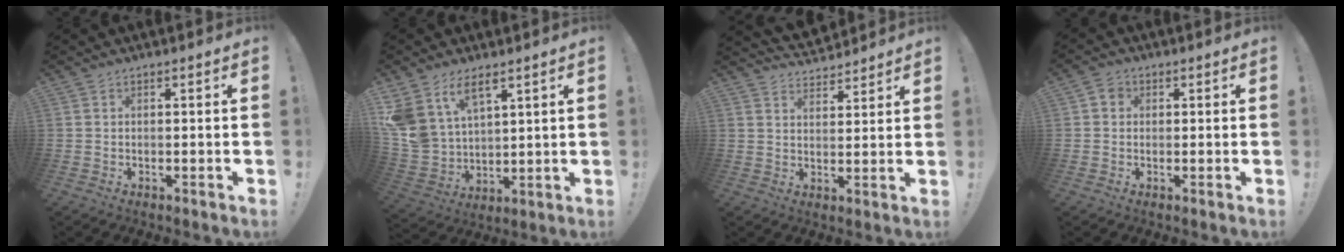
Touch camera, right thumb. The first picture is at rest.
{"total": 12.0, "force": [7.6, 7.2, 5.8], "torque": [-0.137, -0.051, 0.153]}
{"total": 5.9, "force": [5.5, 2.0, 0.8], "torque": [-0.010, -0.041, 0.101]}
{"total": 3.1, "force": [0.5, 2.7, 1.3], "torque": [-0.020, 0.006, 0.009]}